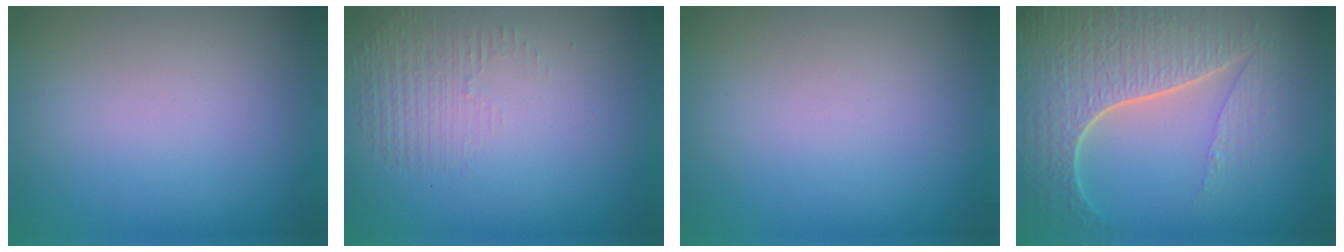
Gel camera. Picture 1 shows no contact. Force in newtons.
{"total": 1.4, "press": 0.3, "slide": 1.4}
{"total": 0.0}
{"total": 7.7, "press": 5.6, "slide": 5.3}